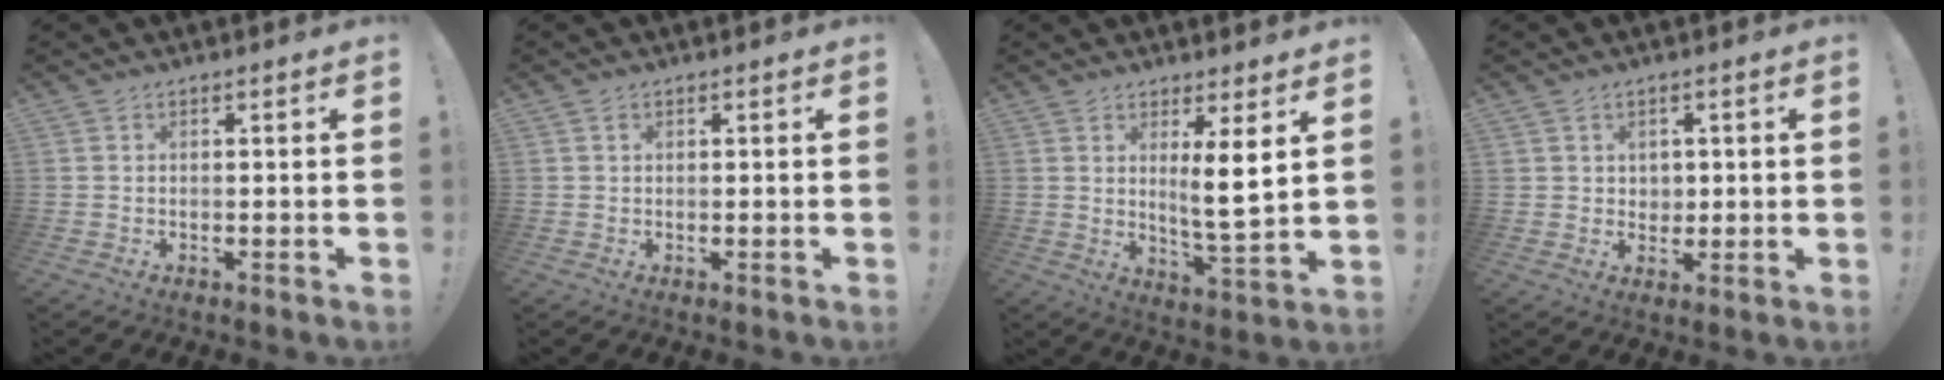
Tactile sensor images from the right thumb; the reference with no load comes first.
{"total": 0.6, "force": [0.3, 0.5, 0.2], "torque": [-0.005, 0.002, 0.006]}
{"total": 8.6, "force": [2.8, 0.6, 8.1], "torque": [-0.125, -0.028, 0.043]}
{"total": 3.3, "force": [1.7, 2.9, 0.0], "torque": [-0.001, -0.007, 0.031]}